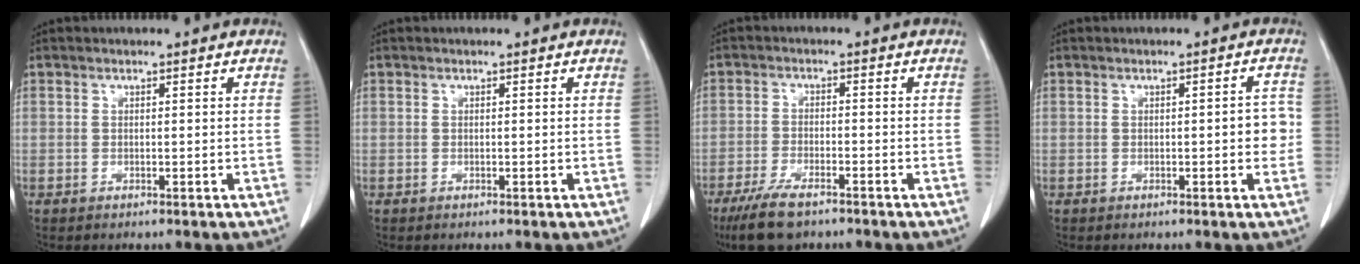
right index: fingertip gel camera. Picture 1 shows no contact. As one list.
[{"total": 0.0}, {"total": 7.0, "force": [-5.3, 1.8, 4.3], "torque": [-0.085, -0.015, -0.094]}, {"total": 2.9, "force": [-0.3, 0.9, 2.7], "torque": [-0.025, 0.004, -0.006]}]